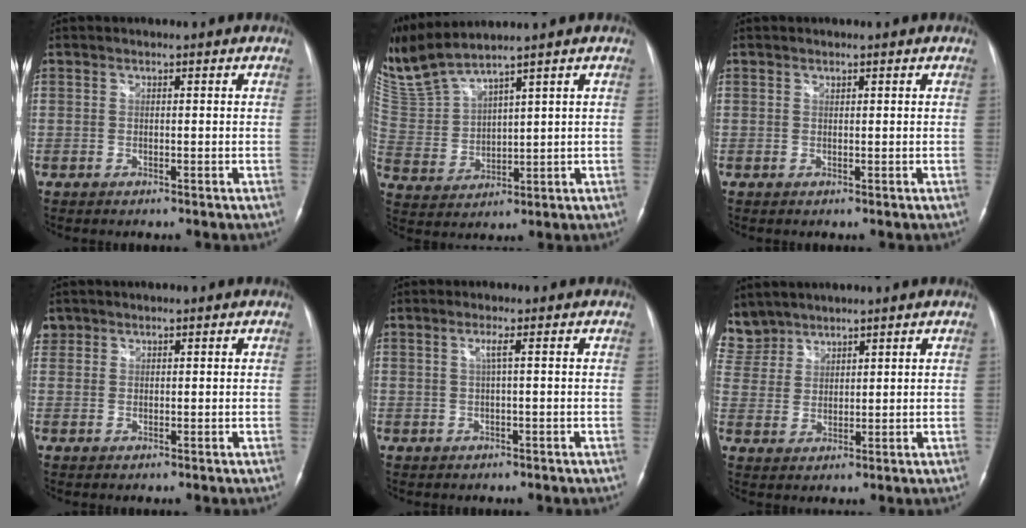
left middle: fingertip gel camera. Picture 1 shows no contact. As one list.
[{"total": 9.3, "force": [8.4, -0.5, 4.0], "torque": [-0.104, 0.007, 0.185]}, {"total": 0.0}, {"total": 2.1, "force": [1.4, 1.6, 0.0], "torque": [0.009, 0.009, 0.023]}, {"total": 1.1, "force": [0.2, -0.4, 1.1], "torque": [-0.024, 0.001, 0.004]}, {"total": 7.8, "force": [6.7, 4.0, 0.1], "torque": [-0.011, 0.010, 0.145]}]